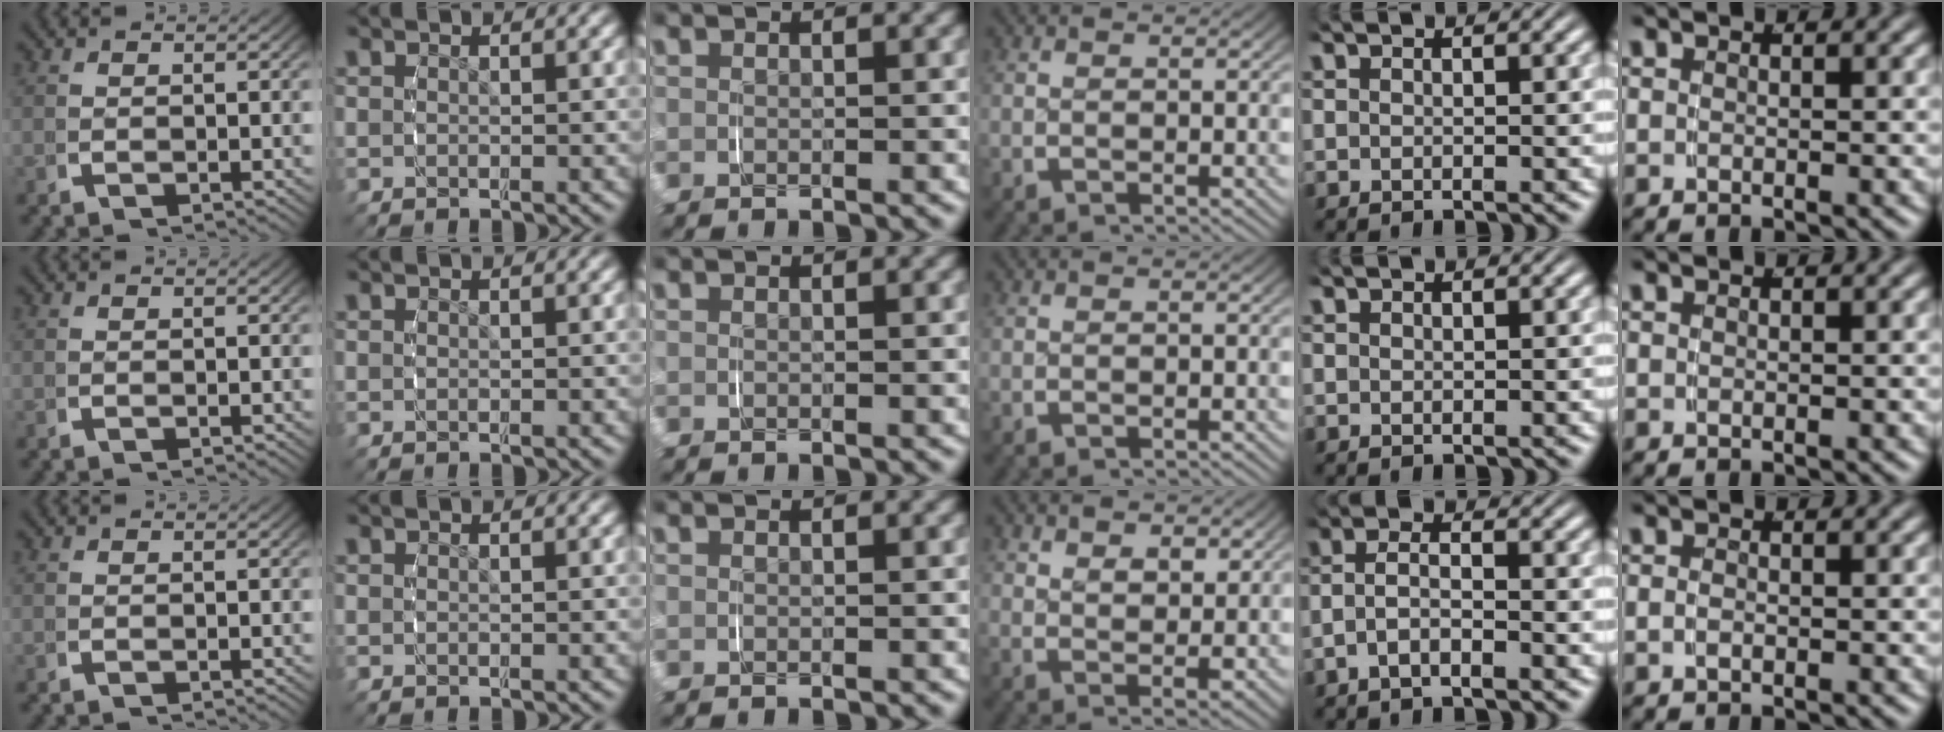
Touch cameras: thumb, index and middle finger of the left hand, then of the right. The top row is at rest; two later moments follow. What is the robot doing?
{"motion": "grasp_and_lifting", "object": "scarf"}